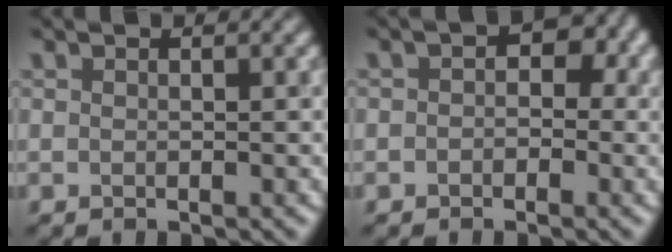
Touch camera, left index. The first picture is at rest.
{"total": 3.0, "force": [0.2, 2.3, 2.0], "torque": [-0.006, 0.005, -0.011]}